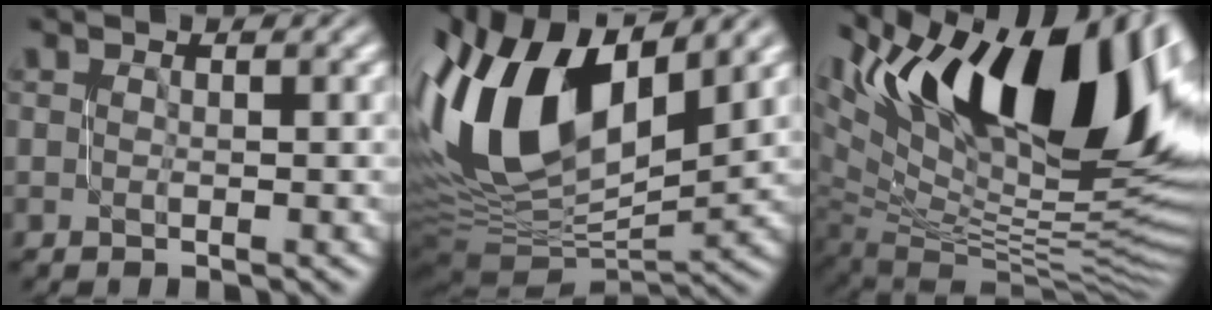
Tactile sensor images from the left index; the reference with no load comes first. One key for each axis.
{"total": 13.8, "fx": 4.0, "fy": 7.8, "fz": 10.7, "tx": -0.212, "ty": 0.013, "tz": 0.069}
{"total": 18.9, "fx": 8.0, "fy": 9.2, "fz": 14.5, "tx": -0.225, "ty": 0.032, "tz": 0.147}